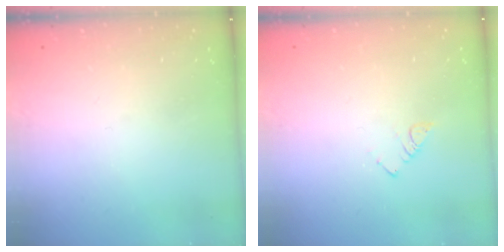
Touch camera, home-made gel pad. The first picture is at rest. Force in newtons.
{"total": 3.4, "press": 3.4, "slide": 0.5}